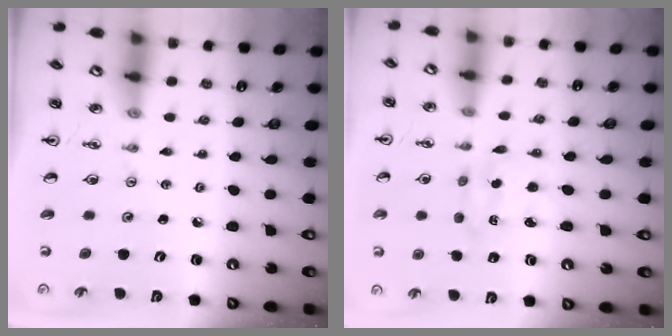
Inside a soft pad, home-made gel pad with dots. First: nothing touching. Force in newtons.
{"total": 2.3, "press": 2.3, "slide": 0.2}